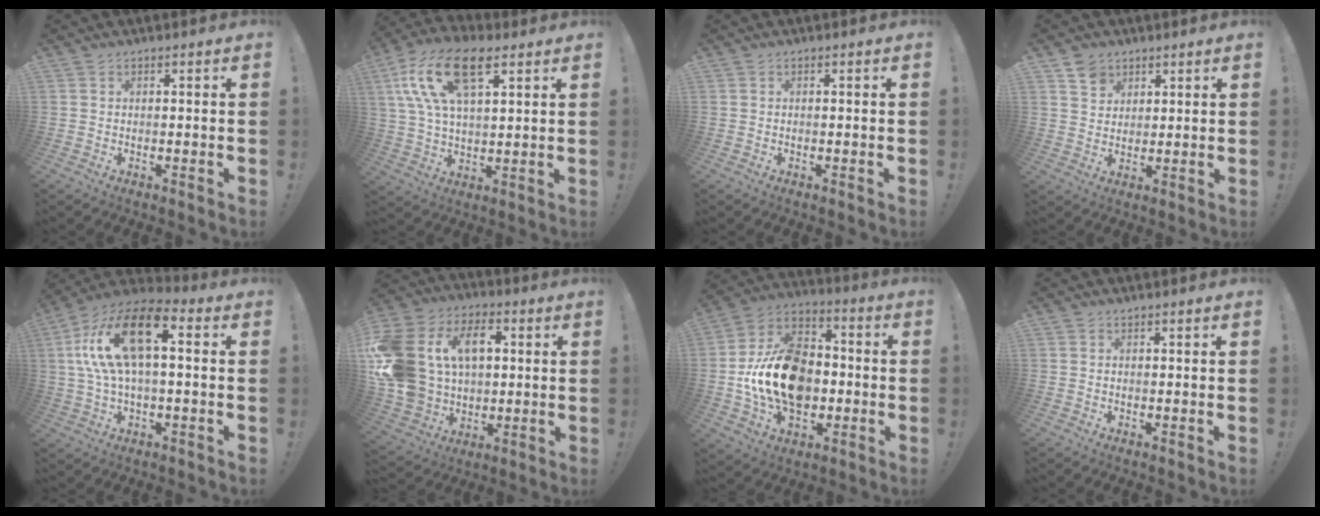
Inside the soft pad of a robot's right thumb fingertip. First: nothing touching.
{"total": 18.4, "force": [8.2, 8.9, 13.8], "torque": [-0.269, -0.016, 0.142]}
{"total": 0.0}
{"total": 5.9, "force": [3.8, 4.4, 0.8], "torque": [-0.012, -0.020, 0.073]}
{"total": 18.5, "force": [4.0, 8.2, 16.1], "torque": [-0.310, 0.002, 0.065]}
{"total": 23.3, "force": [5.0, 17.5, 14.5], "torque": [-0.288, -0.004, 0.111]}
{"total": 21.2, "force": [-2.5, 15.0, 14.8], "torque": [-0.267, 0.028, -0.031]}
{"total": 0.0}